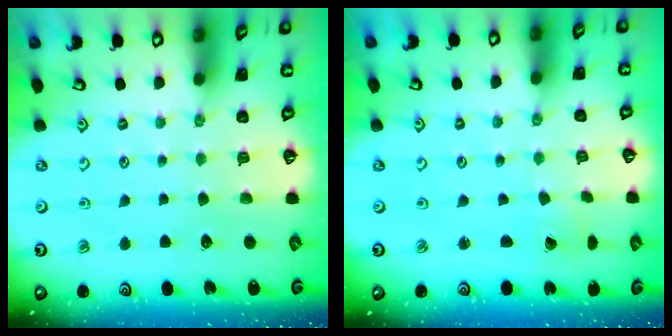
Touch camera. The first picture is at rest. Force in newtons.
{"total": 2.6, "press": 2.6, "slide": 0.2}